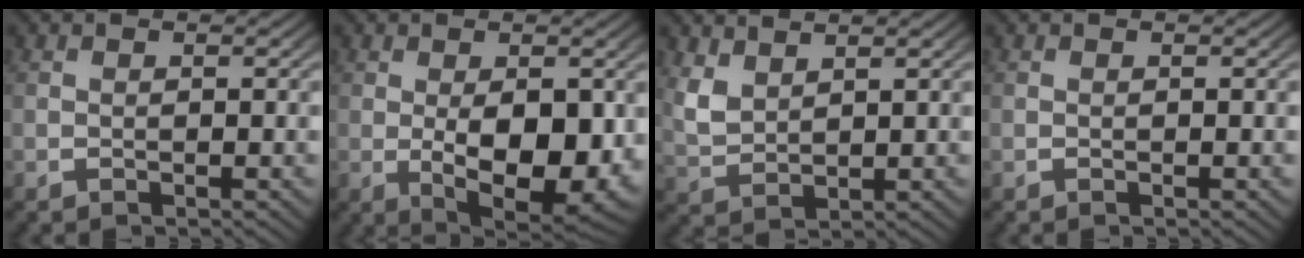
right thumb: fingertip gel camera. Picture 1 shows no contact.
{"total": 9.4, "force": [-1.5, 5.5, 7.4], "torque": [-0.141, -0.050, 0.003]}
{"total": 3.1, "force": [1.9, 1.8, 1.7], "torque": [-0.045, -0.005, 0.049]}
{"total": 0.0}